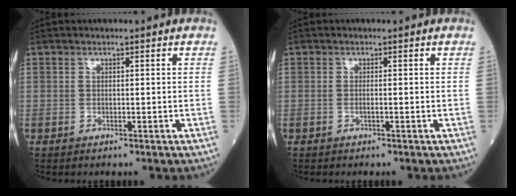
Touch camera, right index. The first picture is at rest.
{"total": 0.7, "force": [-0.1, 0.1, 0.7], "torque": [-0.016, -0.001, -0.002]}